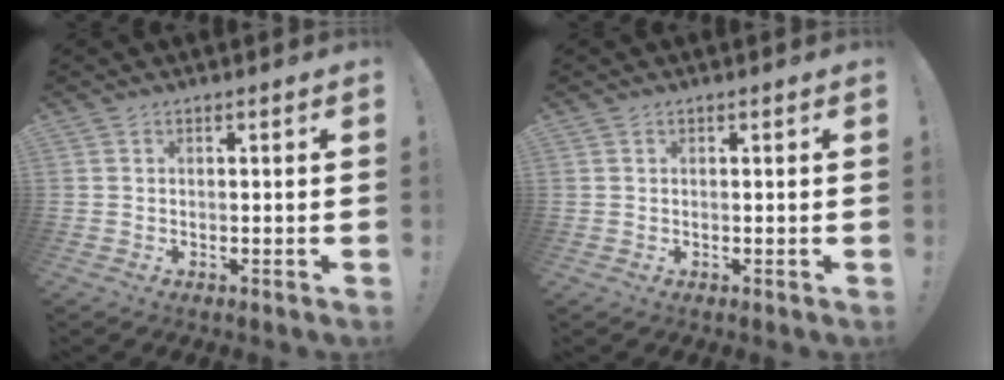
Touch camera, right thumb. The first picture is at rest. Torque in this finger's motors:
{"motor_torque": [0.55, -0.20, -0.13, -0.85, 0.16]}